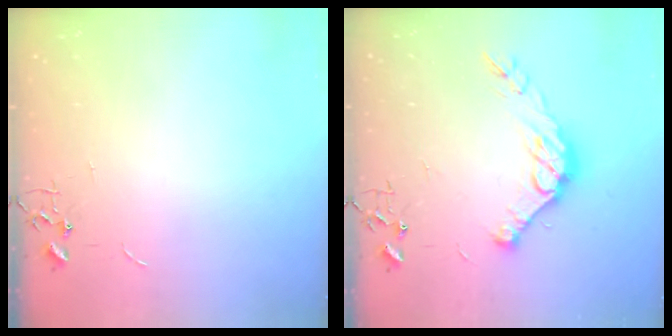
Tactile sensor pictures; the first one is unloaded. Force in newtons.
{"total": 13.7, "press": 13.6, "slide": 1.2}